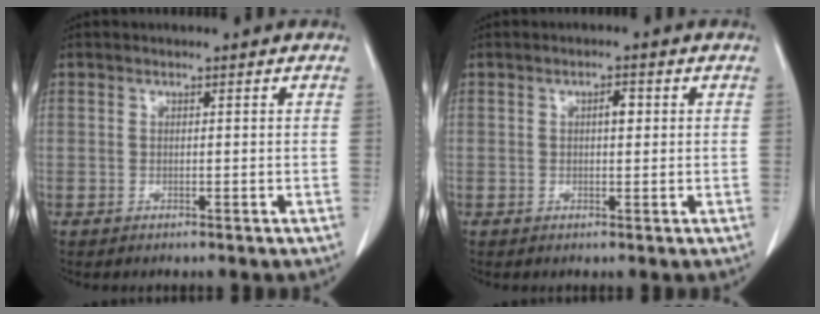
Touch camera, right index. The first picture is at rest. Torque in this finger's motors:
{"motor_torque": [0.31, -0.05, 0.10, 0.05]}